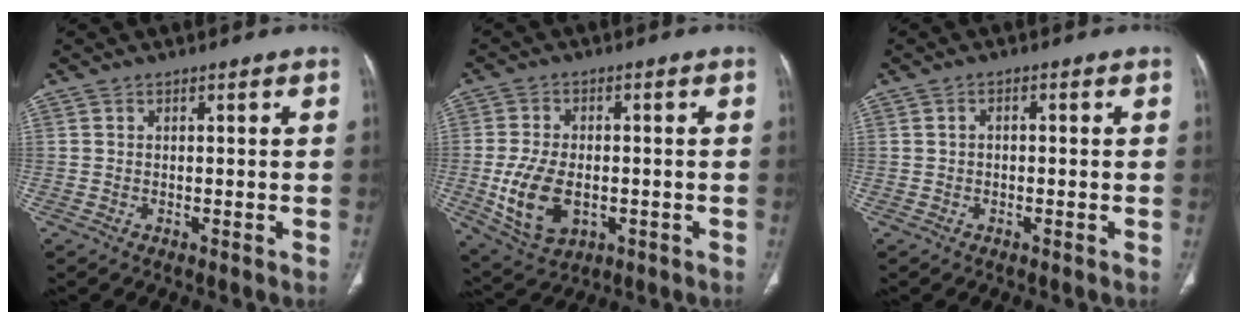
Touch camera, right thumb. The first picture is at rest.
{"total": 11.5, "force": [-2.2, 7.2, 8.7], "torque": [-0.163, -0.001, -0.025]}
{"total": 0.9, "force": [-0.1, 0.6, 0.7], "torque": [-0.009, 0.005, -0.004]}